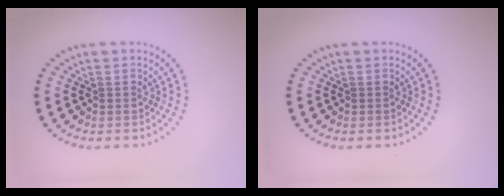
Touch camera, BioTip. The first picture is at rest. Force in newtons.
{"total": 0.0}